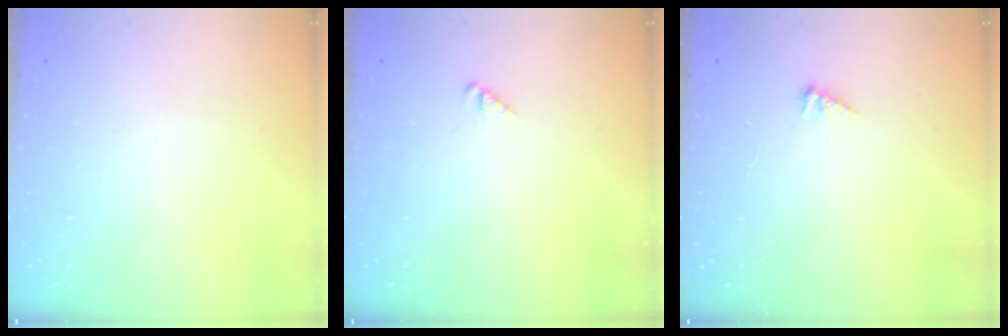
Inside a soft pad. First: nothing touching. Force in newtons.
{"total": 1.4, "press": 1.4, "slide": 0.3}
{"total": 2.5, "press": 2.5, "slide": 0.3}